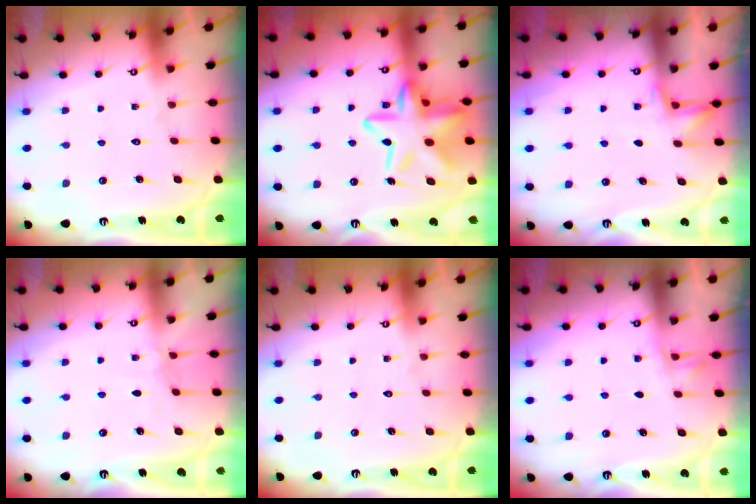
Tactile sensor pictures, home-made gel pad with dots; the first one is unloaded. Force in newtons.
{"total": 20.7, "press": 20.6, "slide": 1.9}
{"total": 3.9, "press": 3.9, "slide": 0.4}
{"total": 4.2, "press": 4.1, "slide": 0.4}
{"total": 0.0}
{"total": 2.4, "press": 2.4, "slide": 0.5}